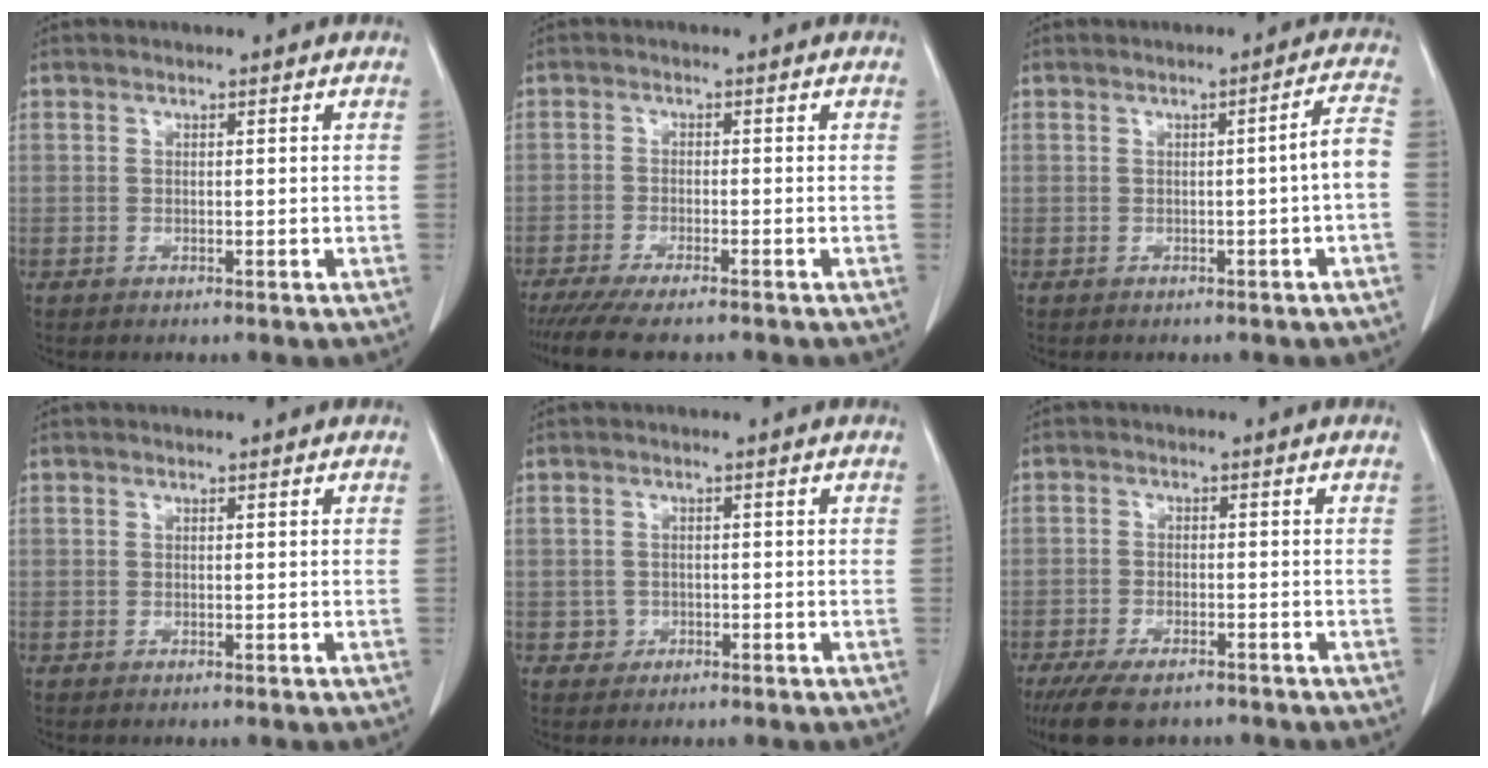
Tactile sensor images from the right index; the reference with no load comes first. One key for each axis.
{"total": 8.4, "fx": -7.0, "fy": 1.0, "fz": 4.5, "tx": -0.061, "ty": -0.016, "tz": -0.110}
{"total": 3.5, "fx": -0.8, "fy": -0.4, "fz": 3.4, "tx": -0.043, "ty": 0.007, "tz": -0.011}
{"total": 0.0}
{"total": 1.4, "fx": -0.6, "fy": 1.3, "fz": 0.0, "tx": 0.007, "ty": 0.007, "tz": -0.011}
{"total": 8.0, "fx": -6.2, "fy": 2.7, "fz": 4.2, "tx": -0.067, "ty": -0.009, "tz": -0.097}